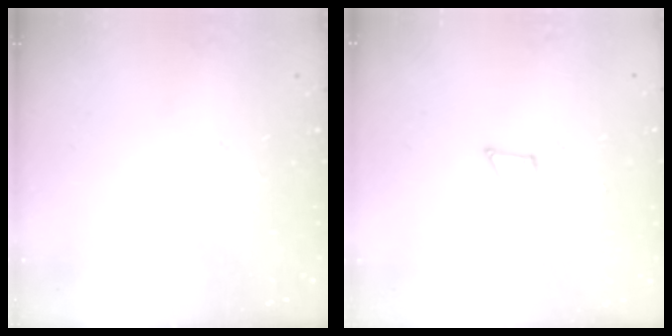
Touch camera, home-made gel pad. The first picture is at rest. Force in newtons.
{"total": 5.5, "press": 5.4, "slide": 0.8}